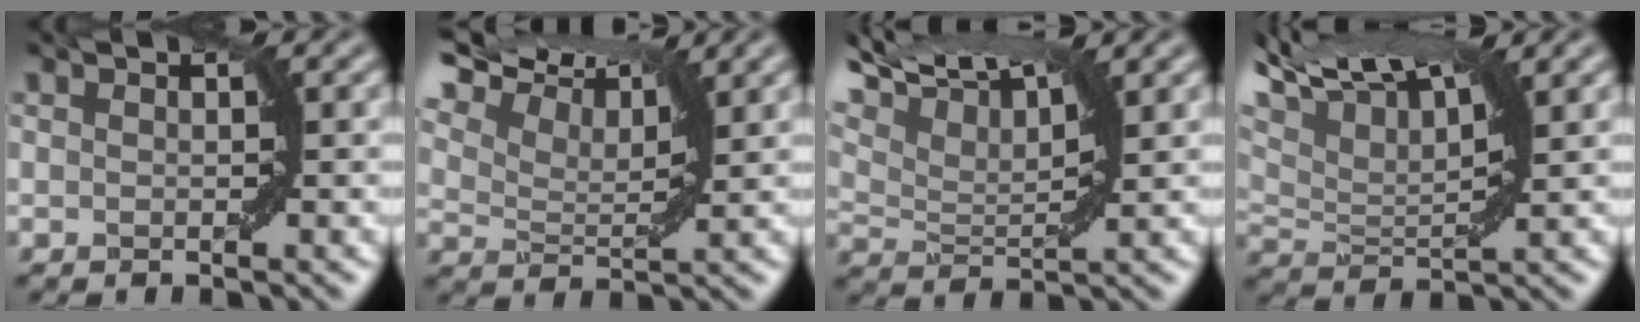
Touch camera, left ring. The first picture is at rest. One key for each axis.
{"total": 9.7, "fx": 8.2, "fy": 2.9, "fz": 4.4, "tx": -0.107, "ty": 0.033, "tz": 0.119}
{"total": 9.3, "fx": 6.6, "fy": 2.9, "fz": 5.9, "tx": -0.120, "ty": 0.037, "tz": 0.100}
{"total": 10.4, "fx": 6.1, "fy": 4.1, "fz": 7.4, "tx": -0.133, "ty": 0.047, "tz": 0.102}